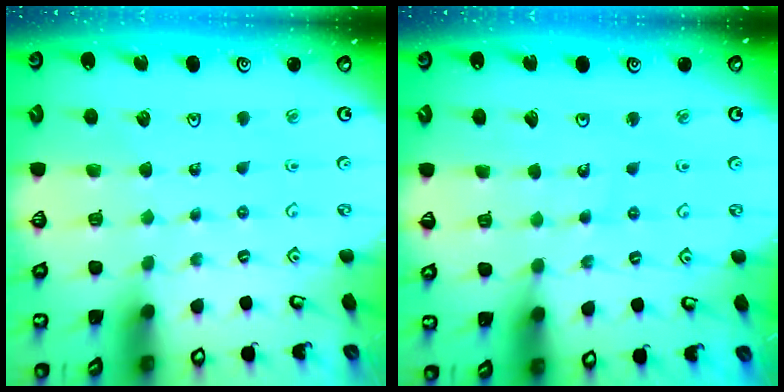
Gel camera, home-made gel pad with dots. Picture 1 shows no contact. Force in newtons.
{"total": 3.1, "press": 3.1, "slide": 0.5}